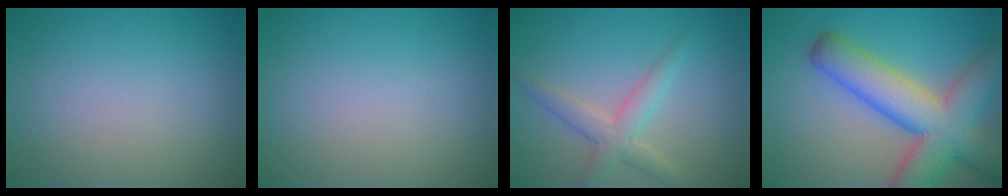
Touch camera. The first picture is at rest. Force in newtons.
{"total": 0.0}
{"total": 3.0, "press": 3.0, "slide": 0.3}
{"total": 10.5, "press": 10.5, "slide": 0.4}